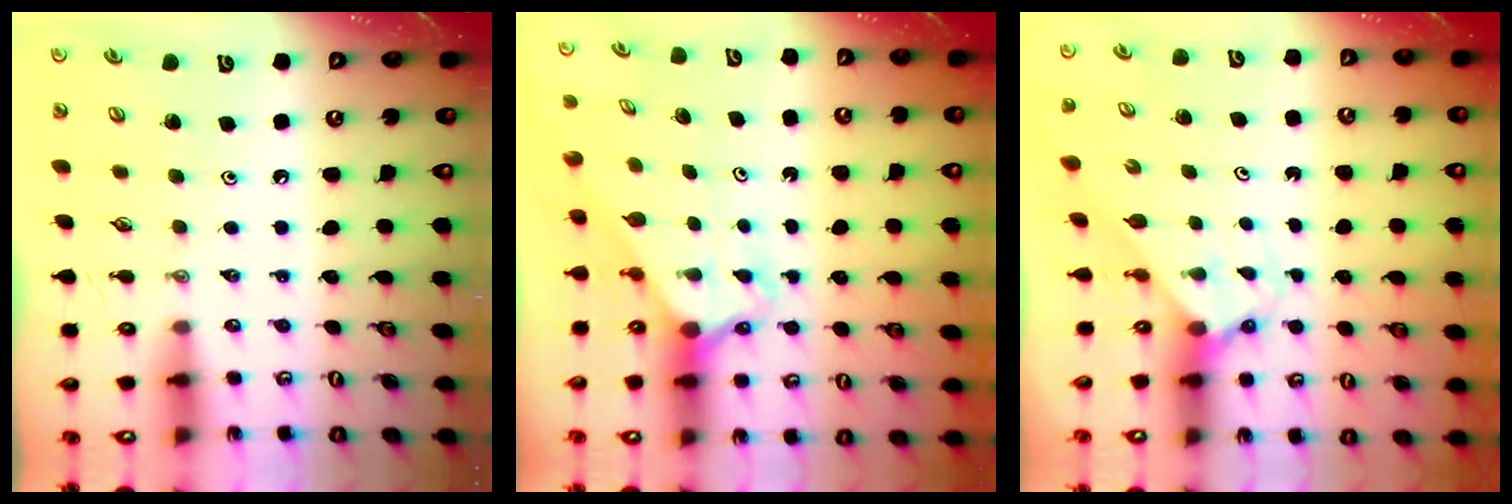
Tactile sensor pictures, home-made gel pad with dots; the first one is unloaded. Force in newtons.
{"total": 2.6, "press": 2.6, "slide": 0.2}
{"total": 2.6, "press": 2.6, "slide": 0.3}